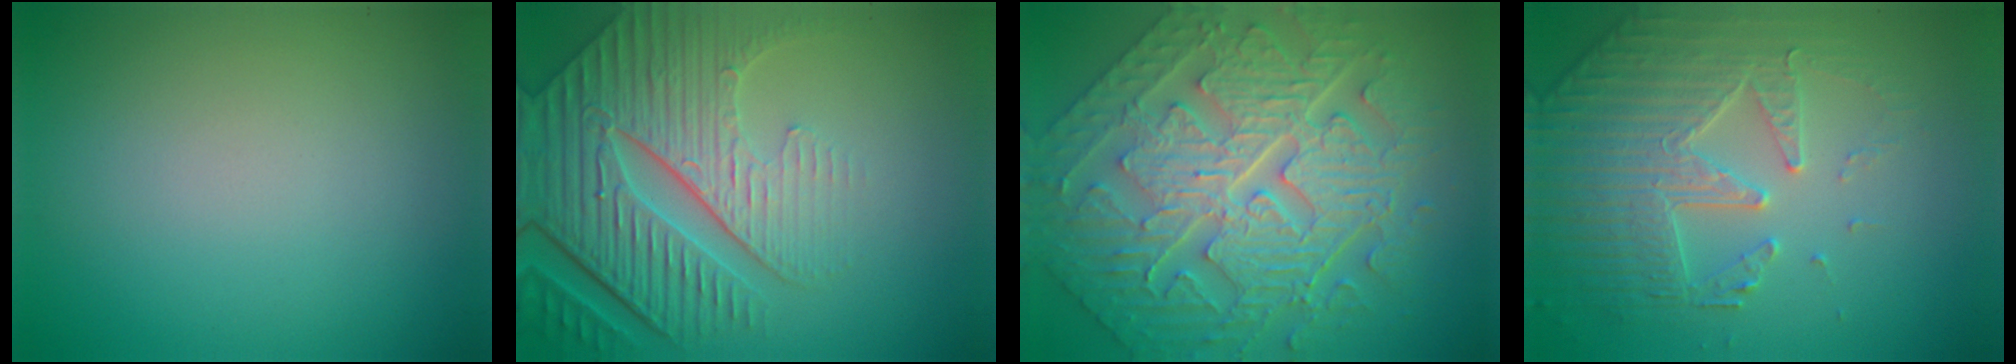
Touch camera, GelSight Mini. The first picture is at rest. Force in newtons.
{"total": 9.1, "press": 6.2, "slide": 6.6}
{"total": 11.1, "press": 7.8, "slide": 7.9}
{"total": 4.6, "press": 4.4, "slide": 1.4}